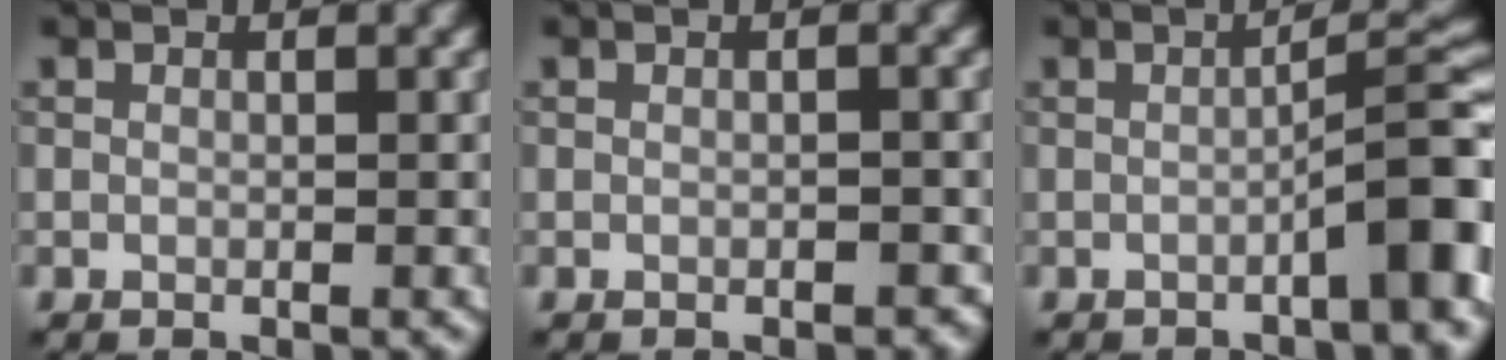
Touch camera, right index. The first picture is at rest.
{"total": 0.9, "force": [-0.3, 0.5, 0.6], "torque": [-0.007, -0.003, -0.002]}
{"total": 5.7, "force": [-2.0, 0.9, 5.2], "torque": [-0.065, 0.025, -0.032]}